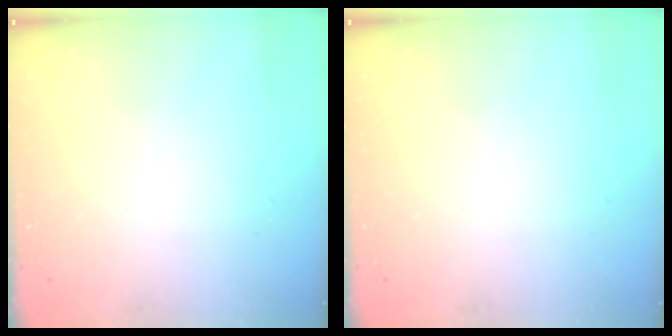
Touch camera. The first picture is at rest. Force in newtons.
{"total": 0.0}